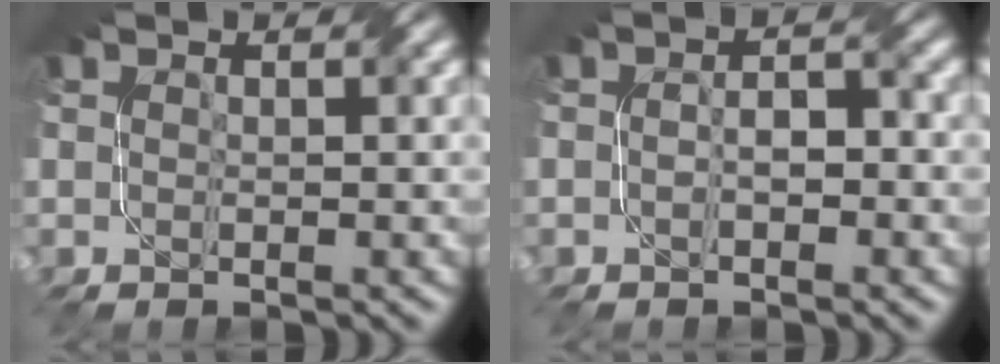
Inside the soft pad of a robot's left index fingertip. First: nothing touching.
{"total": 1.7, "force": [-0.8, 0.7, 1.3], "torque": [-0.024, 0.007, -0.014]}